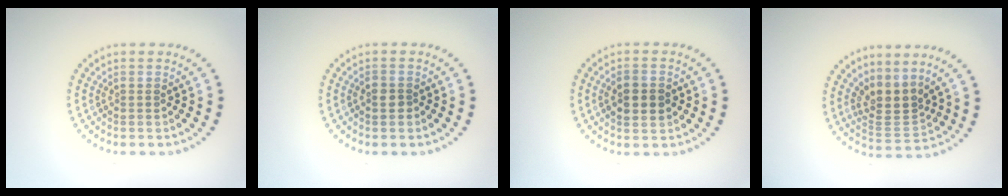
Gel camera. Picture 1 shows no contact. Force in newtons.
{"total": 1.4, "press": 1.3, "slide": 0.4}
{"total": 2.9, "press": 2.9, "slide": 0.1}
{"total": 3.2, "press": 2.3, "slide": 2.2}